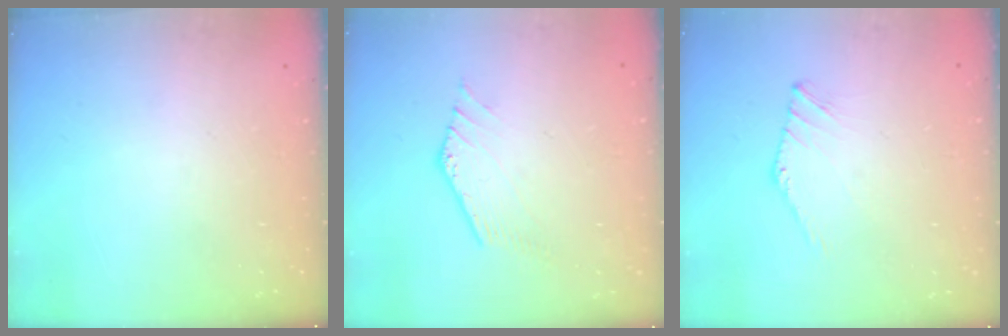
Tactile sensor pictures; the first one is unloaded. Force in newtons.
{"total": 1.3, "press": 1.3, "slide": 0.1}
{"total": 1.6, "press": 1.5, "slide": 0.4}